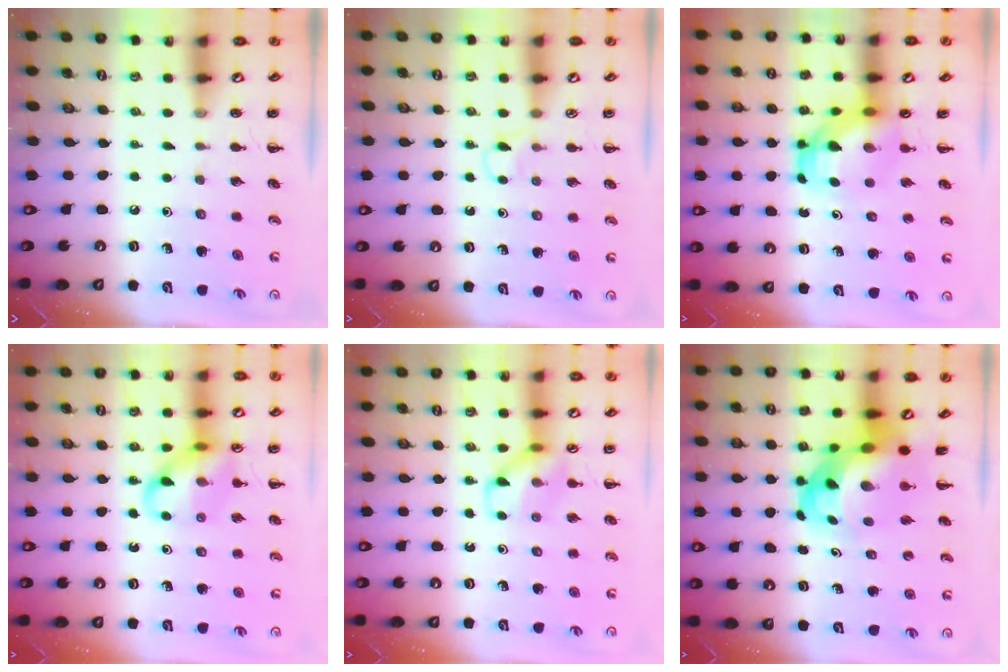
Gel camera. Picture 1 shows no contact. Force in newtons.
{"total": 3.1, "press": 2.9, "slide": 1.2}
{"total": 5.5, "press": 5.3, "slide": 1.6}
{"total": 12.5, "press": 12.5, "slide": 1.2}
{"total": 10.4, "press": 10.3, "slide": 1.2}
{"total": 10.2, "press": 9.8, "slide": 3.0}